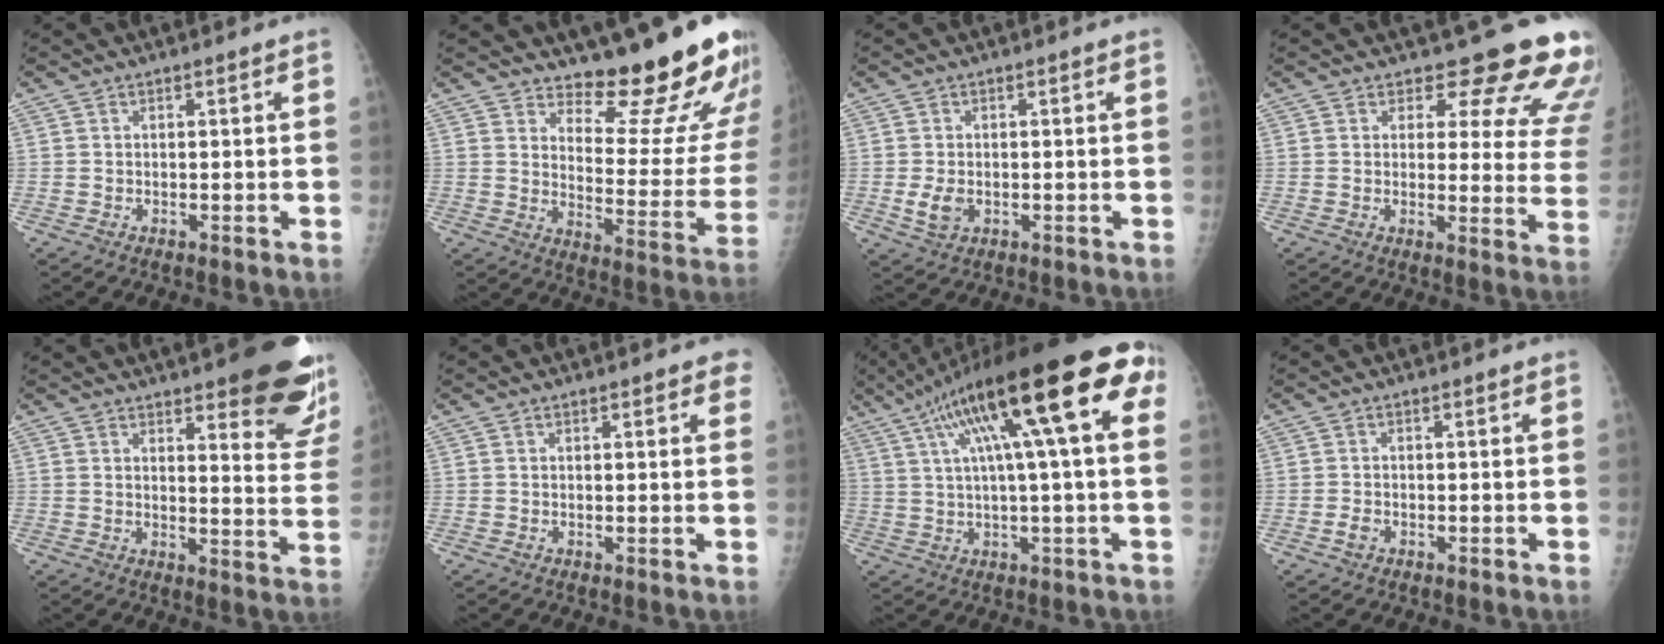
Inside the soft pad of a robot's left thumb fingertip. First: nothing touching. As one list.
[{"total": 18.2, "force": [16.0, 3.8, 7.6], "torque": [-0.054, -0.166, 0.206]}, {"total": 3.4, "force": [-0.7, 2.3, 2.4], "torque": [-0.048, -0.005, -0.008]}, {"total": 14.9, "force": [13.4, 4.8, 4.3], "torque": [0.002, -0.115, 0.129]}, {"total": 17.7, "force": [12.1, 4.9, 11.9], "torque": [-0.113, -0.074, 0.138]}, {"total": 3.0, "force": [1.7, 1.1, 2.3], "torque": [-0.015, -0.001, 0.015]}, {"total": 23.4, "force": [7.7, 4.8, 21.6], "torque": [-0.341, 0.038, 0.114]}, {"total": 1.2, "force": [-0.7, 0.8, 0.6], "torque": [-0.014, 0.000, -0.014]}]